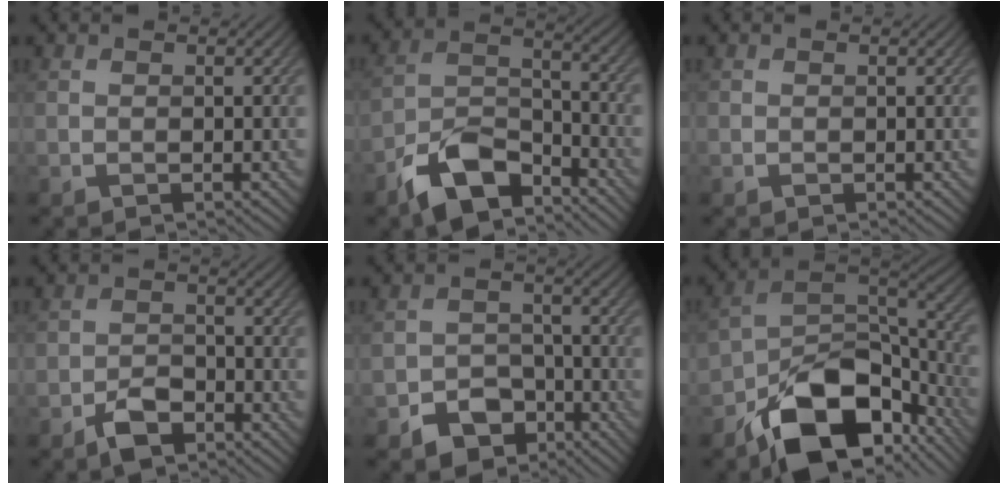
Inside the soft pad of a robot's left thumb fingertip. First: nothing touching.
{"total": 10.0, "force": [-7.1, 4.7, 5.3], "torque": [-0.098, -0.002, -0.147]}
{"total": 0.6, "force": [-0.3, 0.5, 0.1], "torque": [0.001, -0.004, -0.007]}
{"total": 4.0, "force": [-2.7, 2.3, 2.0], "torque": [-0.033, -0.002, -0.056]}
{"total": 5.8, "force": [-3.5, 4.0, 2.2], "torque": [-0.035, -0.004, -0.067]}
{"total": 16.1, "force": [-9.4, 9.0, 9.5], "torque": [-0.166, -0.029, -0.160]}